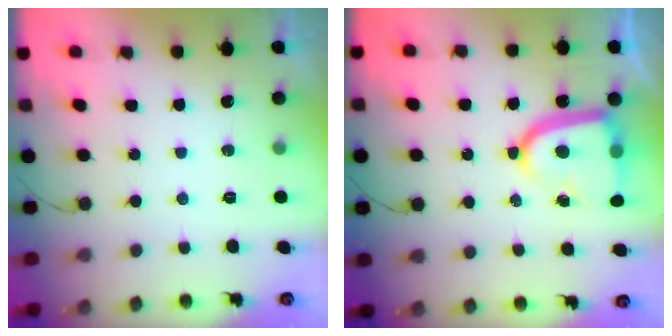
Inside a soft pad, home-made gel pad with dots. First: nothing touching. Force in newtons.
{"total": 15.9, "press": 15.9, "slide": 1.5}